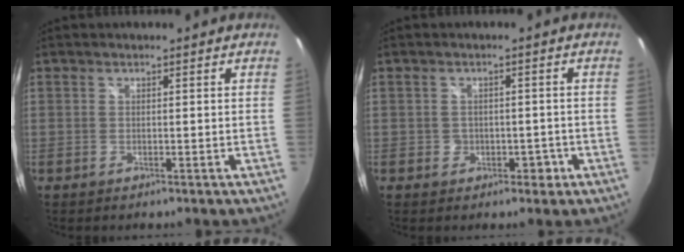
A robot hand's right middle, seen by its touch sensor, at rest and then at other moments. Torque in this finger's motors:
{"motor_torque": [0.30, -0.12, 0.01, 0.00]}